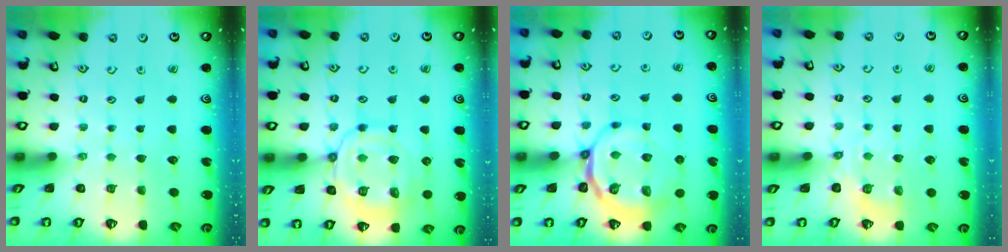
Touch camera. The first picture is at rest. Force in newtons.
{"total": 13.4, "press": 13.3, "slide": 1.4}
{"total": 9.7, "press": 9.5, "slide": 2.3}
{"total": 3.8, "press": 3.3, "slide": 1.8}